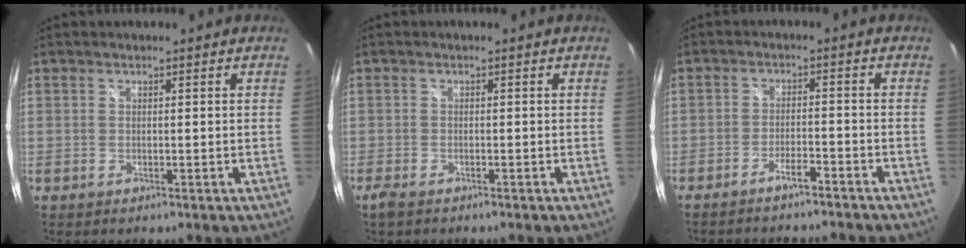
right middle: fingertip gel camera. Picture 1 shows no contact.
{"total": 2.2, "force": [-1.7, 0.6, 1.2], "torque": [-0.028, -0.005, -0.033]}
{"total": 4.6, "force": [-4.3, 0.0, 1.6], "torque": [-0.049, 0.001, -0.068]}